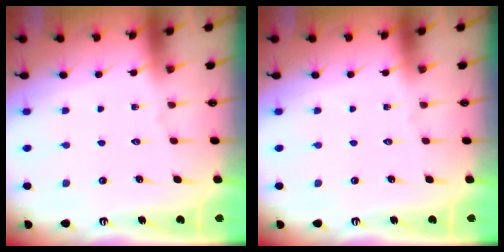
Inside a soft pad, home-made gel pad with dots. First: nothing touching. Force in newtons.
{"total": 0.0}